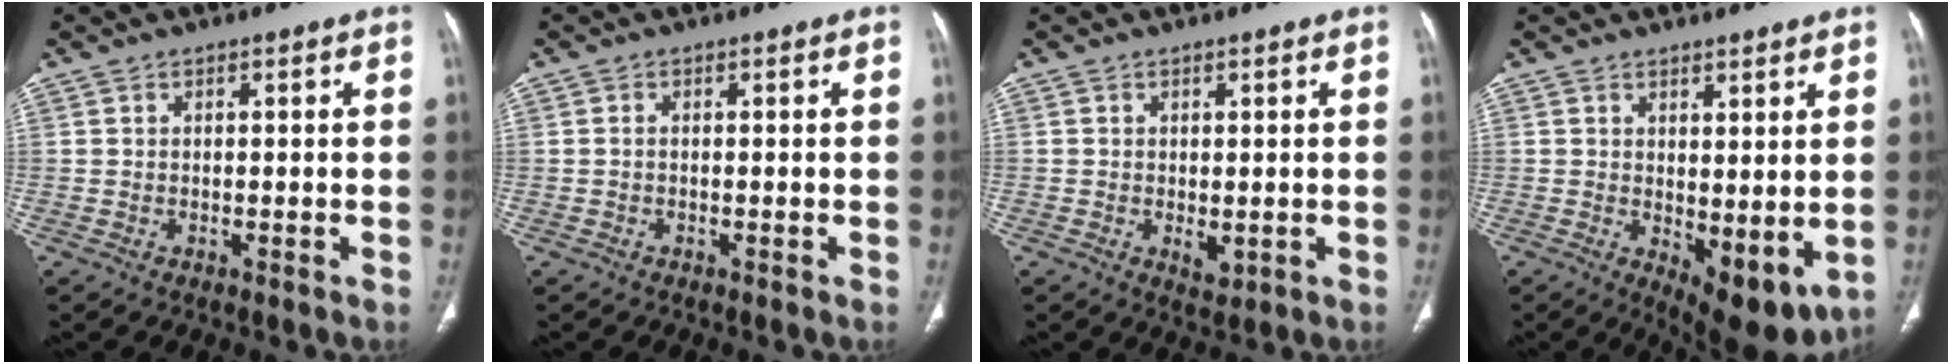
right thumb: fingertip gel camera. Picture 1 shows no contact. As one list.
[{"total": 0.5, "force": [-0.1, 0.3, 0.4], "torque": [-0.008, 0.001, -0.005]}, {"total": 2.4, "force": [-0.4, 1.4, 1.9], "torque": [-0.024, -0.006, 0.000]}, {"total": 8.4, "force": [0.0, 3.7, 7.6], "torque": [-0.094, -0.022, 0.017]}]